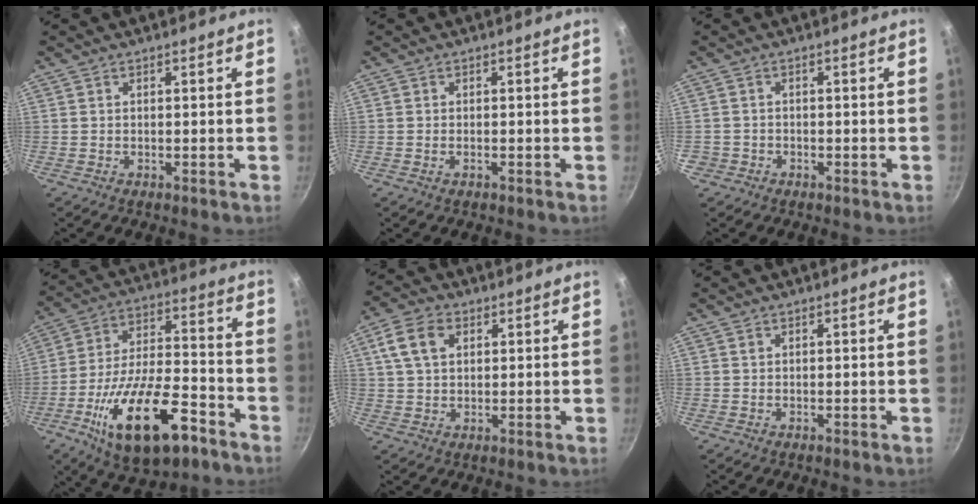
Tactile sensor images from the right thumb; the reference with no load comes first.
{"total": 0.6, "force": [-0.4, 0.2, 0.4], "torque": [-0.008, 0.001, -0.007]}
{"total": 1.7, "force": [-1.0, 1.4, 0.2], "torque": [-0.002, 0.014, -0.014]}
{"total": 22.5, "force": [-11.0, 9.6, 17.0], "torque": [-0.274, 0.042, -0.179]}
{"total": 7.7, "force": [2.6, 5.3, 4.9], "torque": [-0.084, 0.008, 0.043]}
{"total": 0.5, "force": [0.2, 0.4, 0.2], "torque": [-0.004, -0.001, 0.002]}